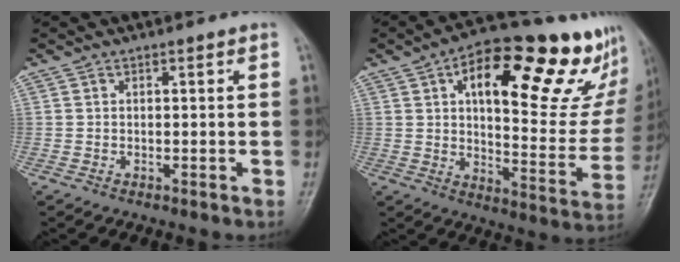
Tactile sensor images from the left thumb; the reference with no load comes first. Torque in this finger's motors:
{"motor_torque": [1.13, 1.23, 1.73, -1.04, 0.19]}